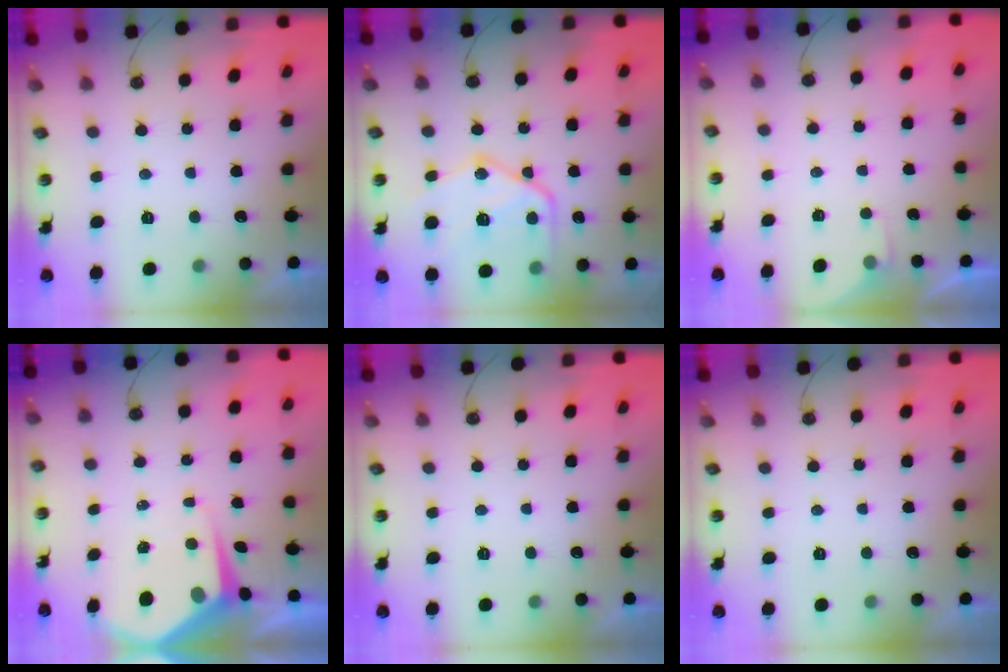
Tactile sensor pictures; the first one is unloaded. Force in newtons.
{"total": 18.8, "press": 18.7, "slide": 1.5}
{"total": 2.0, "press": 2.0, "slide": 0.4}
{"total": 6.2, "press": 6.2, "slide": 0.5}
{"total": 0.0}
{"total": 0.0}